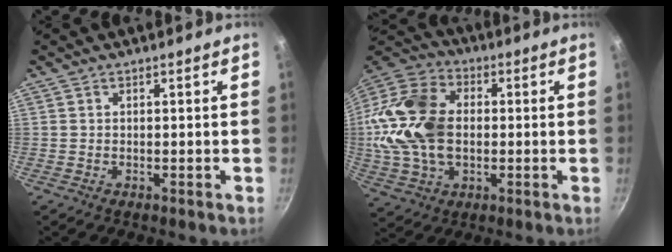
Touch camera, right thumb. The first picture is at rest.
{"total": 19.4, "force": [0.3, 13.7, 13.8], "torque": [-0.260, 0.021, 0.001]}